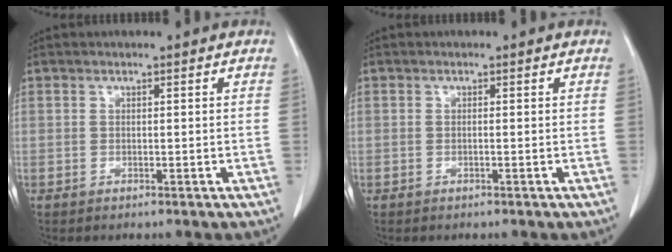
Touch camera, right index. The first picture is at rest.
{"total": 0.0}